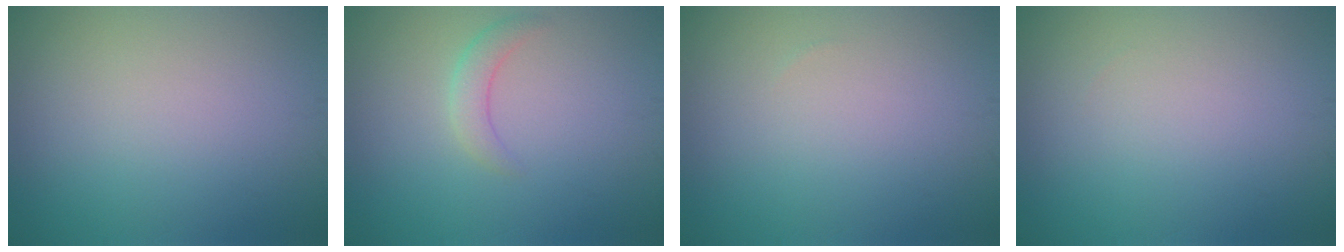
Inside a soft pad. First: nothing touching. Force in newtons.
{"total": 1.8, "press": 1.8, "slide": 0.2}
{"total": 0.0}
{"total": 0.0}